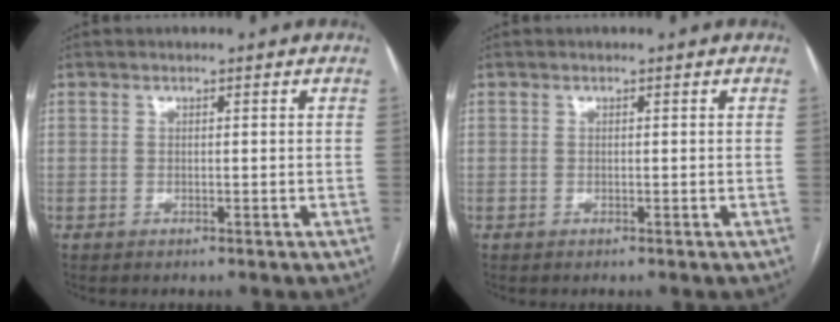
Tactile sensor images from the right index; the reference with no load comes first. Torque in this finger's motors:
{"motor_torque": [0.00, 0.00, 0.00, 0.00]}